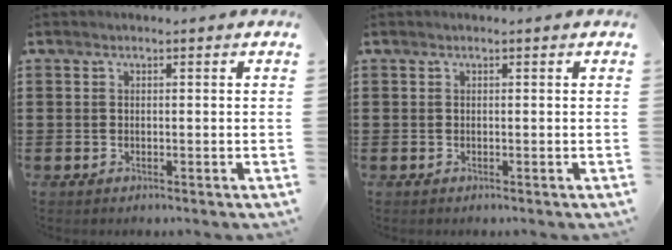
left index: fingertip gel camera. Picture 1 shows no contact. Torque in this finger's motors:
{"motor_torque": [0.00, 0.00, 0.00, 0.00]}